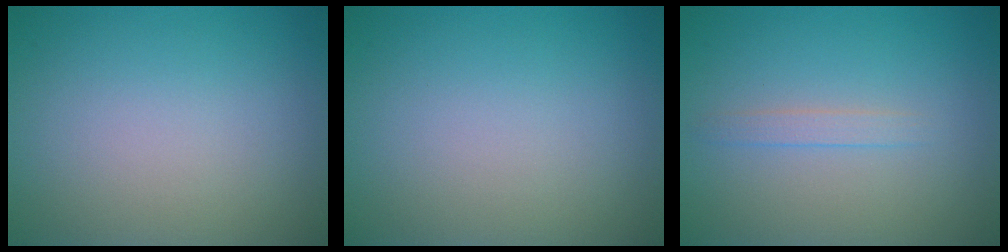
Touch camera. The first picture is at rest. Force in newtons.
{"total": 0.0}
{"total": 1.2, "press": 1.2, "slide": 0.1}